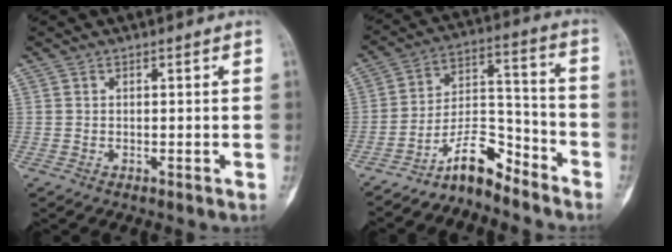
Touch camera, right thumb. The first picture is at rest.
{"total": 10.0, "force": [-8.2, 3.5, 4.5], "torque": [-0.066, 0.095, -0.156]}